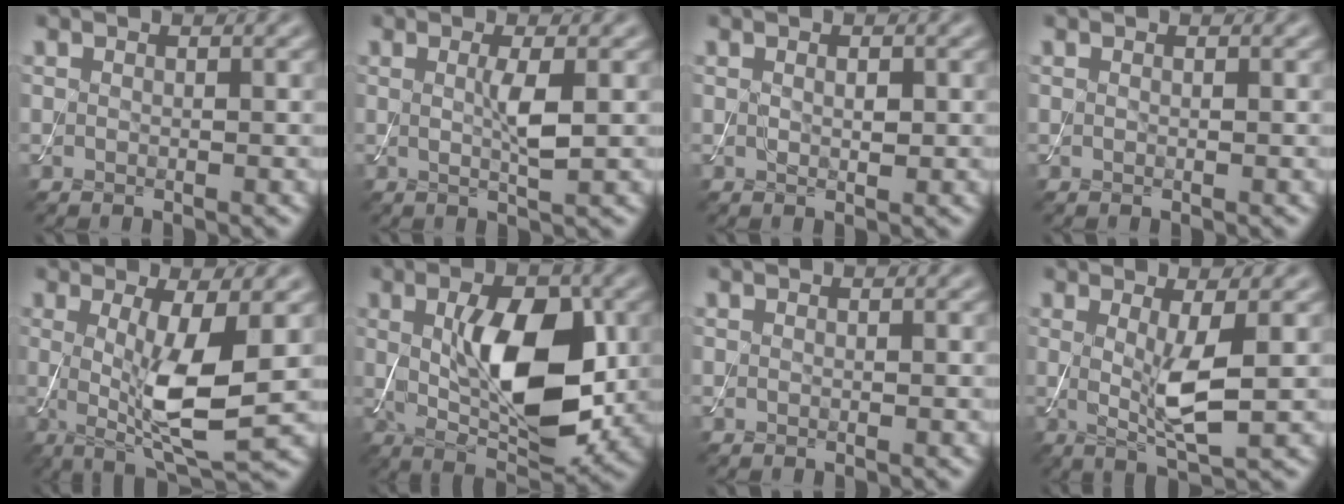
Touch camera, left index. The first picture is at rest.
{"total": 2.2, "force": [0.2, 0.2, 2.2], "torque": [-0.045, -0.002, 0.003]}
{"total": 1.0, "force": [0.2, 0.5, 0.9], "torque": [-0.016, -0.001, 0.004]}
{"total": 0.0}
{"total": 7.3, "force": [0.0, 1.7, 7.1], "torque": [-0.128, -0.014, 0.005]}
{"total": 9.4, "force": [0.7, 4.3, 8.3], "torque": [-0.139, -0.004, 0.018]}
{"total": 0.0}
{"total": 4.0, "force": [0.3, 0.7, 3.9], "torque": [-0.075, -0.013, 0.010]}